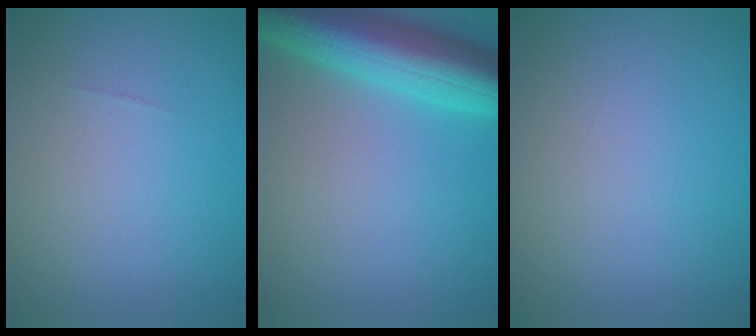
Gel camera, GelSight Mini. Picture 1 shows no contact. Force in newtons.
{"total": 8.9, "press": 8.9, "slide": 0.3}
{"total": 0.0}